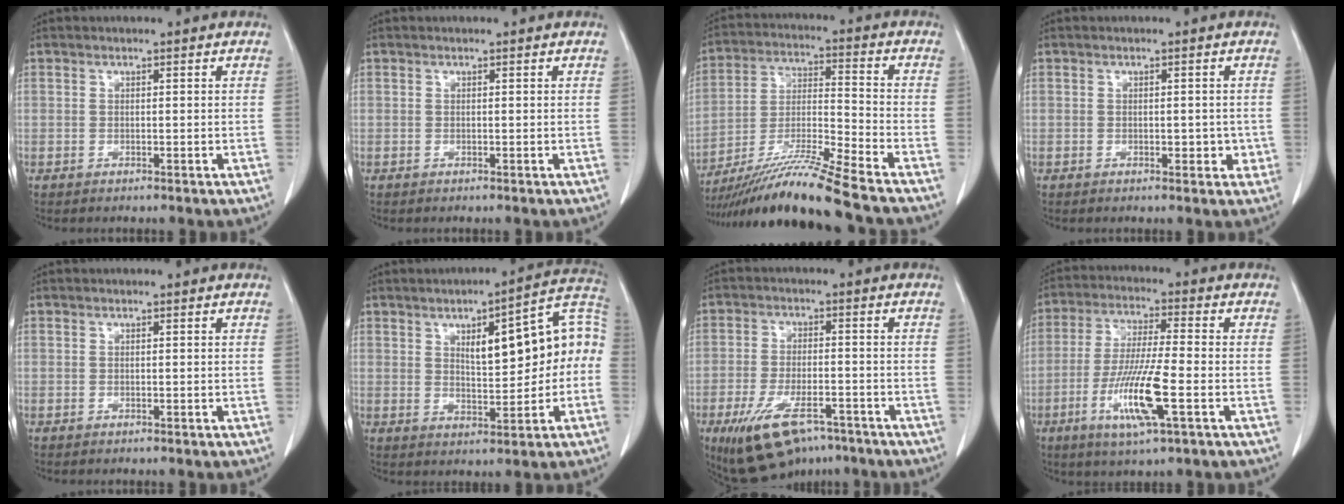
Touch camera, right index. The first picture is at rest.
{"total": 0.0}
{"total": 15.7, "force": [-13.1, -2.1, 8.4], "torque": [-0.160, -0.018, -0.236]}
{"total": 2.6, "force": [-0.5, 1.4, 2.1], "torque": [-0.022, 0.000, -0.002]}
{"total": 0.0}
{"total": 13.9, "force": [1.3, 4.3, 13.2], "torque": [-0.175, 0.044, 0.024]}
{"total": 11.9, "force": [-7.8, 4.6, 7.7], "torque": [-0.145, -0.009, -0.124]}
{"total": 11.6, "force": [-4.0, 0.6, 10.9], "torque": [-0.215, -0.018, -0.076]}